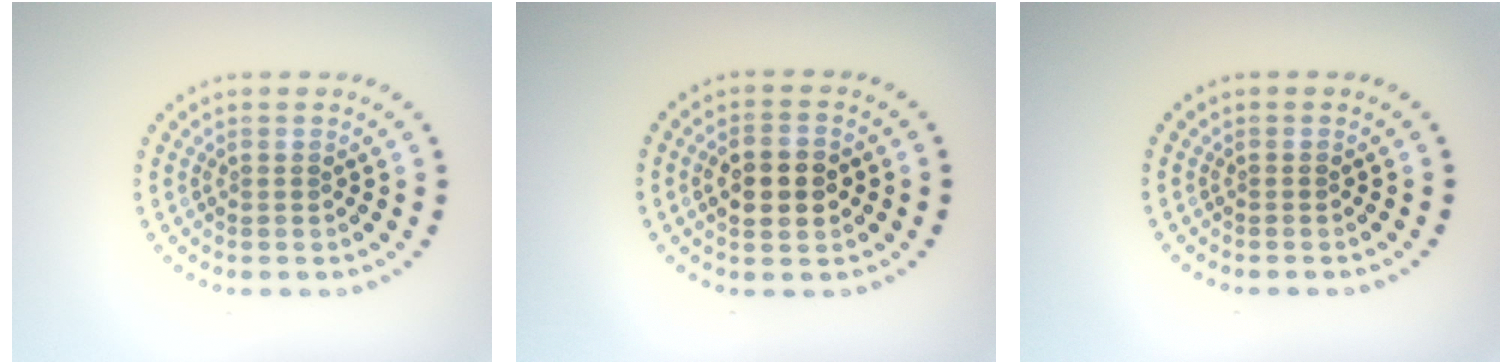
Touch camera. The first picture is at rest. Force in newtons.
{"total": 4.6, "press": 4.6, "slide": 0.3}
{"total": 0.0}